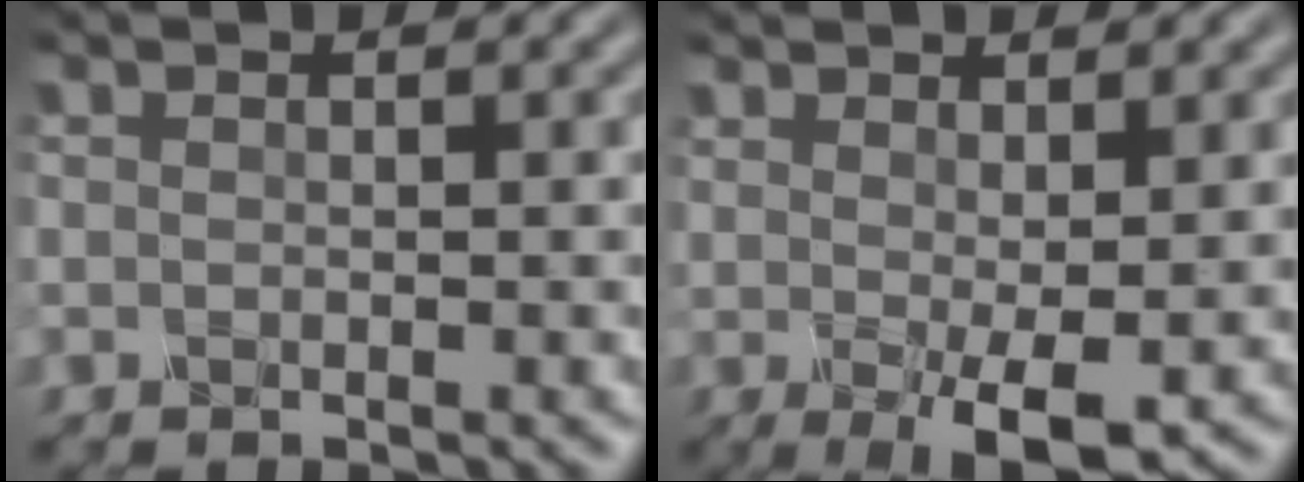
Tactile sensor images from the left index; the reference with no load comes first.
{"total": 3.9, "force": [0.2, 1.0, 3.7], "torque": [-0.071, -0.015, 0.011]}